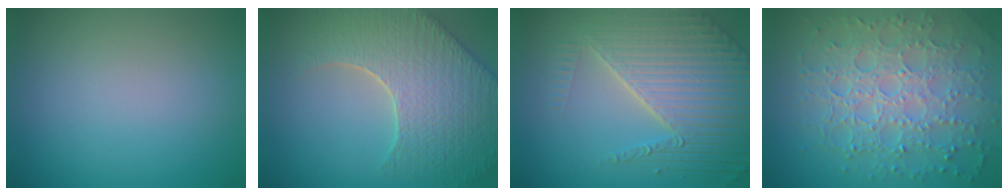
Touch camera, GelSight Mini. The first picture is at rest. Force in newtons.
{"total": 9.0, "press": 6.4, "slide": 6.3}
{"total": 7.7, "press": 5.8, "slide": 5.2}
{"total": 7.7, "press": 5.4, "slide": 5.5}